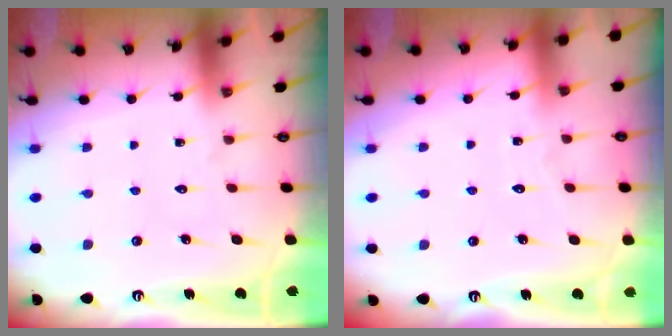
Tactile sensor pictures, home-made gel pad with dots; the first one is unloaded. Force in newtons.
{"total": 1.8, "press": 1.8, "slide": 0.2}